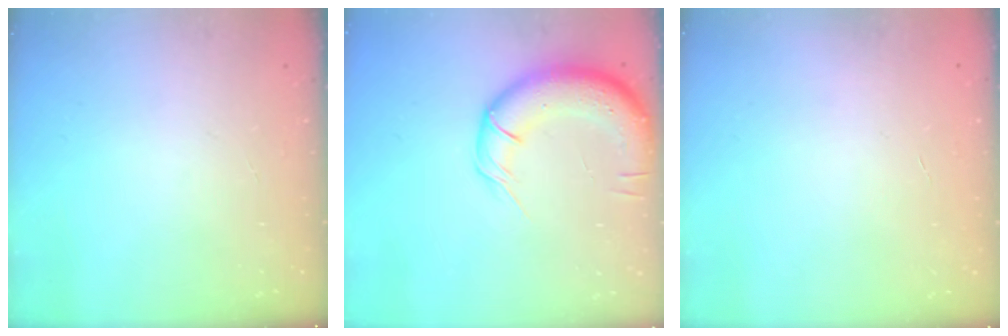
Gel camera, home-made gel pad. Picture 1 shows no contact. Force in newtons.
{"total": 14.6, "press": 14.1, "slide": 3.5}
{"total": 0.0}